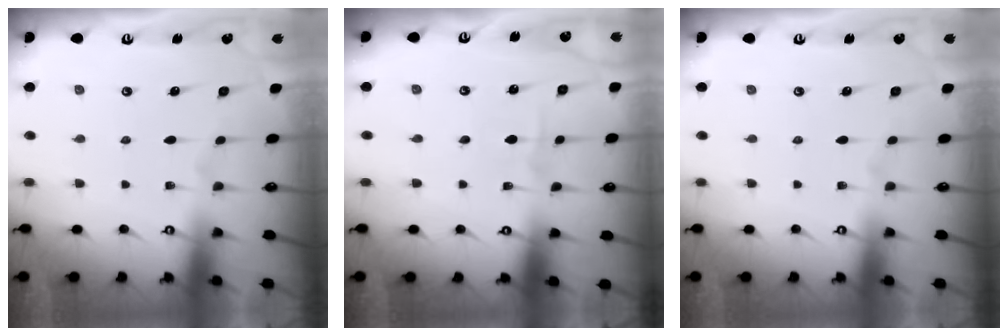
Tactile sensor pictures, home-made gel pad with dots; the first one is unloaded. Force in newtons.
{"total": 1.8, "press": 1.7, "slide": 0.2}
{"total": 0.0}